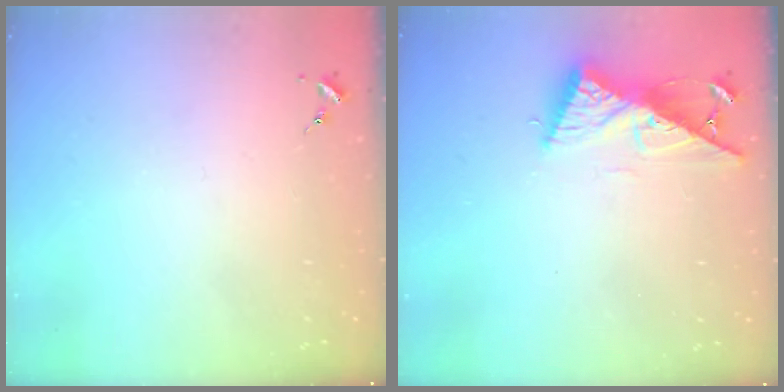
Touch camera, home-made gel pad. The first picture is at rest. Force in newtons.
{"total": 9.6, "press": 9.6, "slide": 0.2}